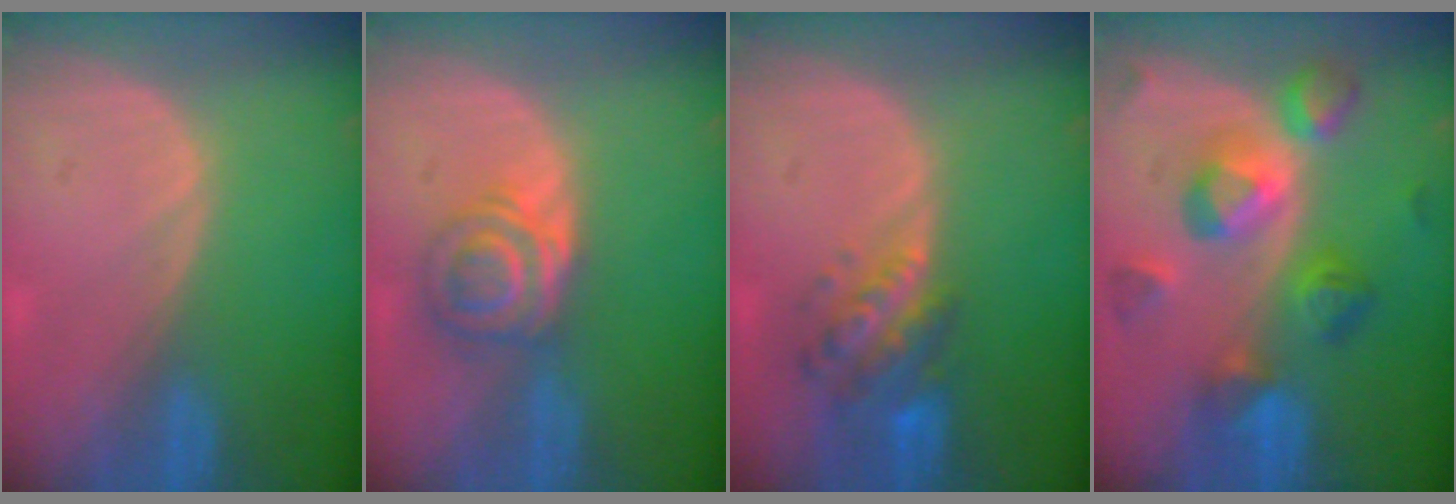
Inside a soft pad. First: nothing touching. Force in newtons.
{"total": 5.9, "press": 5.5, "slide": 2.2}
{"total": 6.1, "press": 5.9, "slide": 1.7}
{"total": 9.4, "press": 9.4, "slide": 0.6}